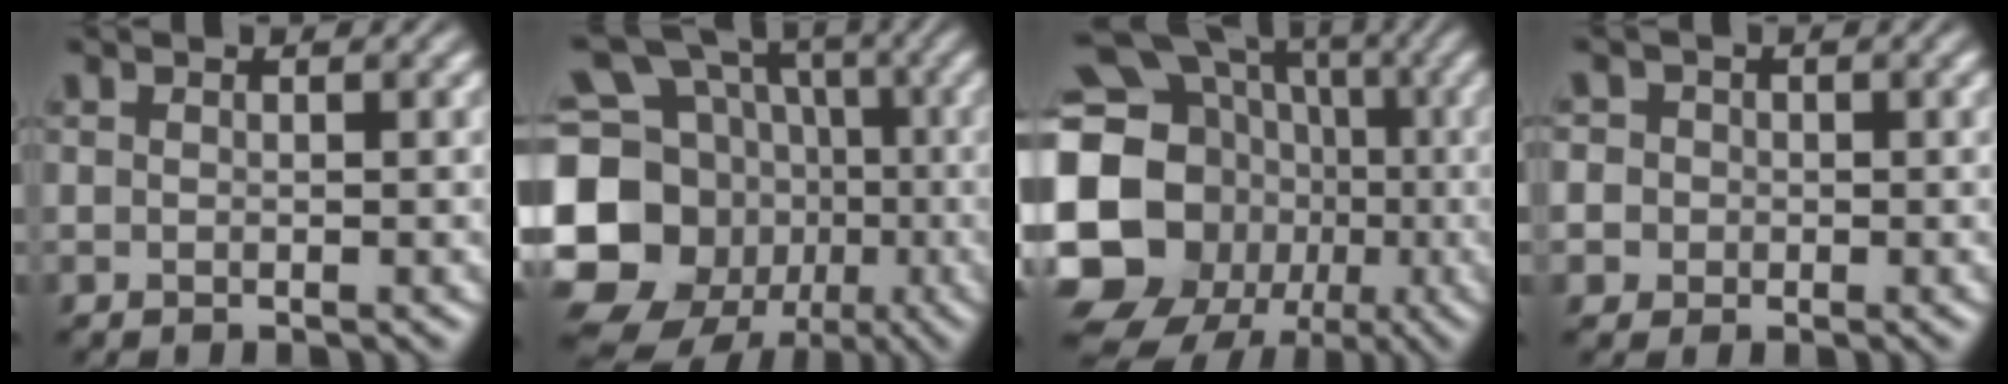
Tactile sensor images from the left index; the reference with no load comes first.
{"total": 21.3, "force": [-5.6, 18.5, 8.9], "torque": [-0.208, -0.019, -0.121]}
{"total": 22.3, "force": [-4.7, 19.7, 9.4], "torque": [-0.185, -0.024, -0.119]}
{"total": 3.8, "force": [0.3, 3.7, 1.0], "torque": [-0.014, 0.031, -0.017]}